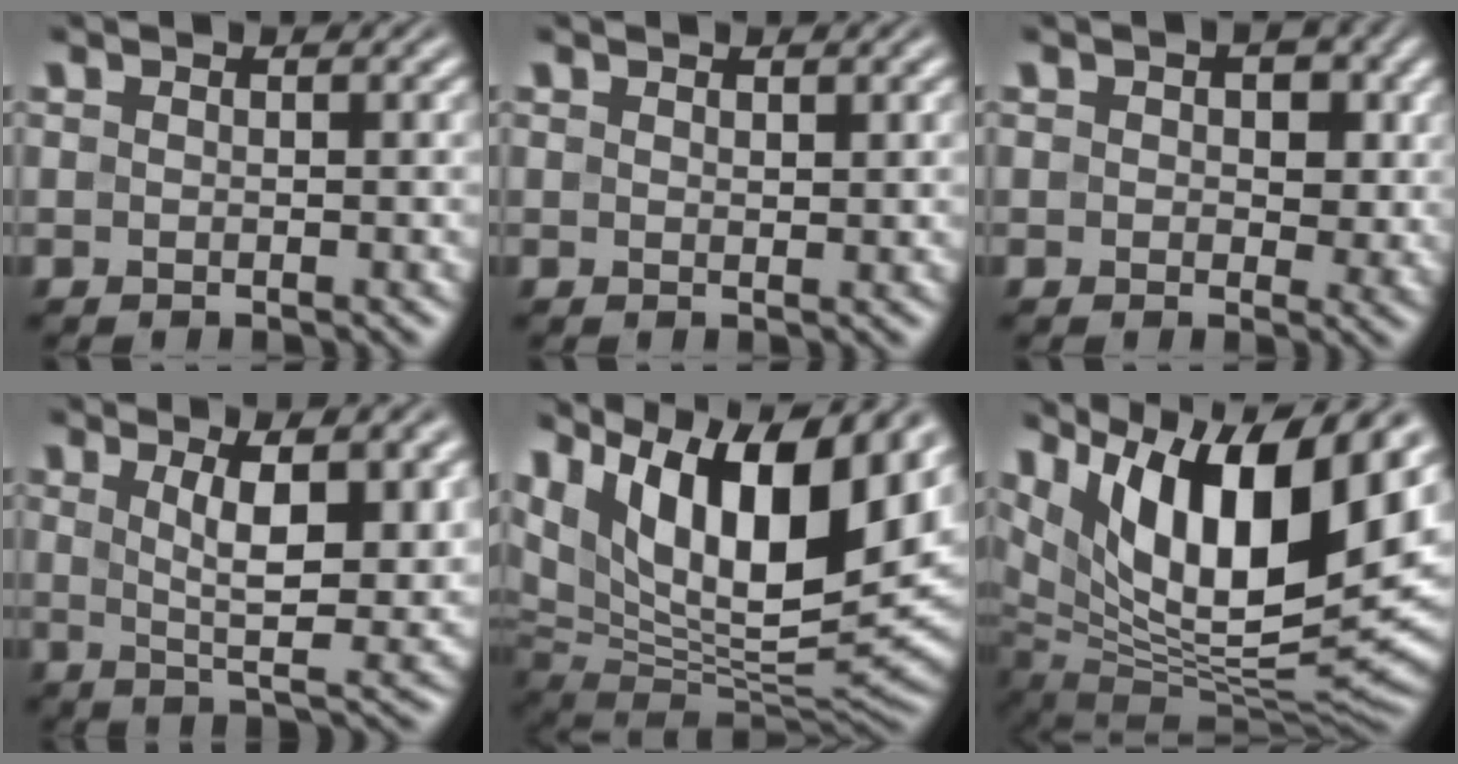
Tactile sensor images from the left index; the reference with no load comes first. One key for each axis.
{"total": 0.6, "fx": 0.5, "fy": 0.3, "fz": 0.2, "tx": -0.002, "ty": -0.002, "tz": 0.010}
{"total": 3.5, "fx": 0.8, "fy": 2.4, "fz": 2.4, "tx": -0.019, "ty": -0.001, "tz": 0.007}
{"total": 8.1, "fx": 2.2, "fy": 2.6, "fz": 7.4, "tx": -0.115, "ty": -0.006, "tz": 0.039}
{"total": 16.8, "fx": 7.0, "fy": 8.1, "fz": 12.9, "tx": -0.224, "ty": 0.028, "tz": 0.129}
{"total": 15.8, "fx": 7.2, "fy": 6.4, "fz": 12.6, "tx": -0.220, "ty": 0.016, "tz": 0.131}